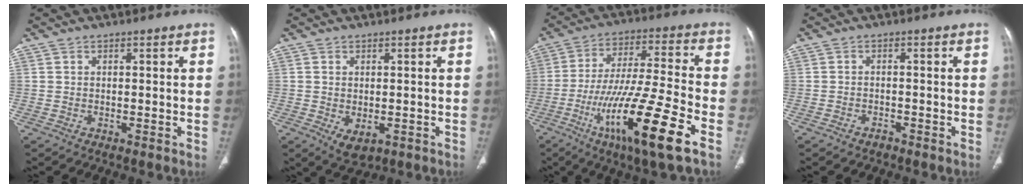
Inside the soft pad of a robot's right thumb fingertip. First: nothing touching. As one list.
[{"total": 4.0, "force": [-1.1, 2.5, 2.9], "torque": [-0.043, -0.005, -0.003]}, {"total": 20.6, "force": [-9.0, 3.0, 18.3], "torque": [-0.362, 0.010, -0.152]}, {"total": 1.3, "force": [-1.1, 0.7, 0.3], "torque": [-0.007, 0.006, -0.018]}]